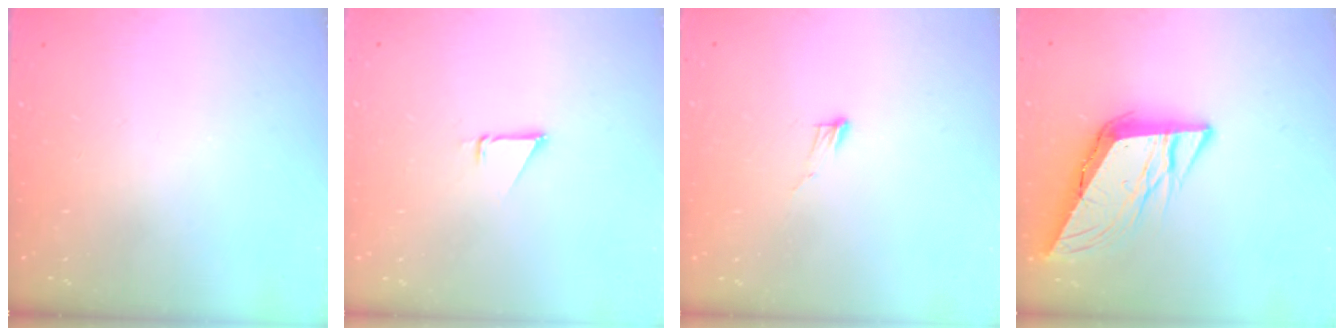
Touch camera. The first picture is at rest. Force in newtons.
{"total": 1.5, "press": 1.5, "slide": 0.1}
{"total": 3.4, "press": 3.4, "slide": 0.2}
{"total": 11.4, "press": 11.2, "slide": 1.9}